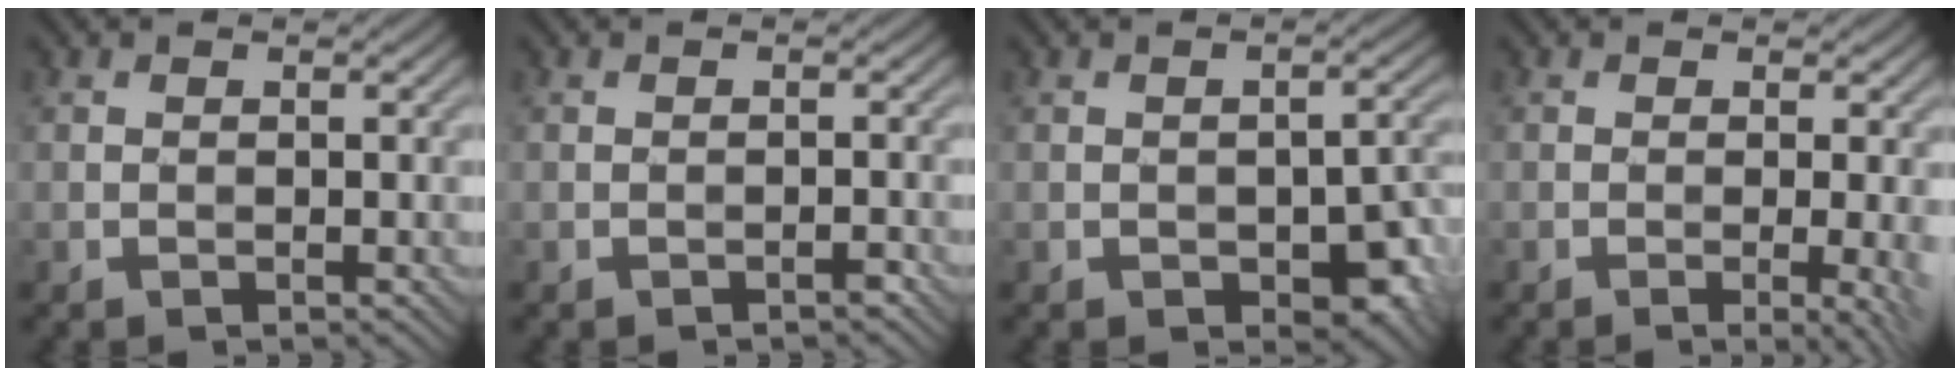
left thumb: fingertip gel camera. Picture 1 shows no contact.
{"total": 0.7, "force": [-0.5, 0.0, 0.4], "torque": [-0.003, 0.004, -0.009]}
{"total": 6.2, "force": [-2.3, 3.4, 4.7], "torque": [-0.058, -0.007, -0.029]}
{"total": 3.8, "force": [-0.6, 0.8, 3.7], "torque": [-0.057, -0.005, -0.011]}